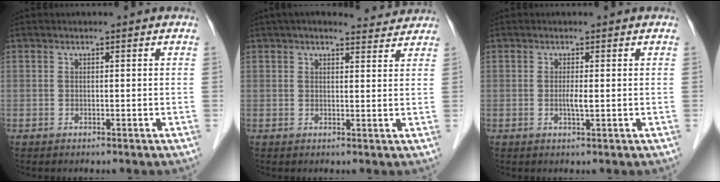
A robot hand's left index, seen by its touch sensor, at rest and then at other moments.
{"total": 6.4, "force": [5.9, 1.3, 2.1], "torque": [-0.027, 0.018, 0.067]}
{"total": 1.3, "force": [-0.1, 0.0, 1.3], "torque": [-0.029, -0.004, -0.001]}